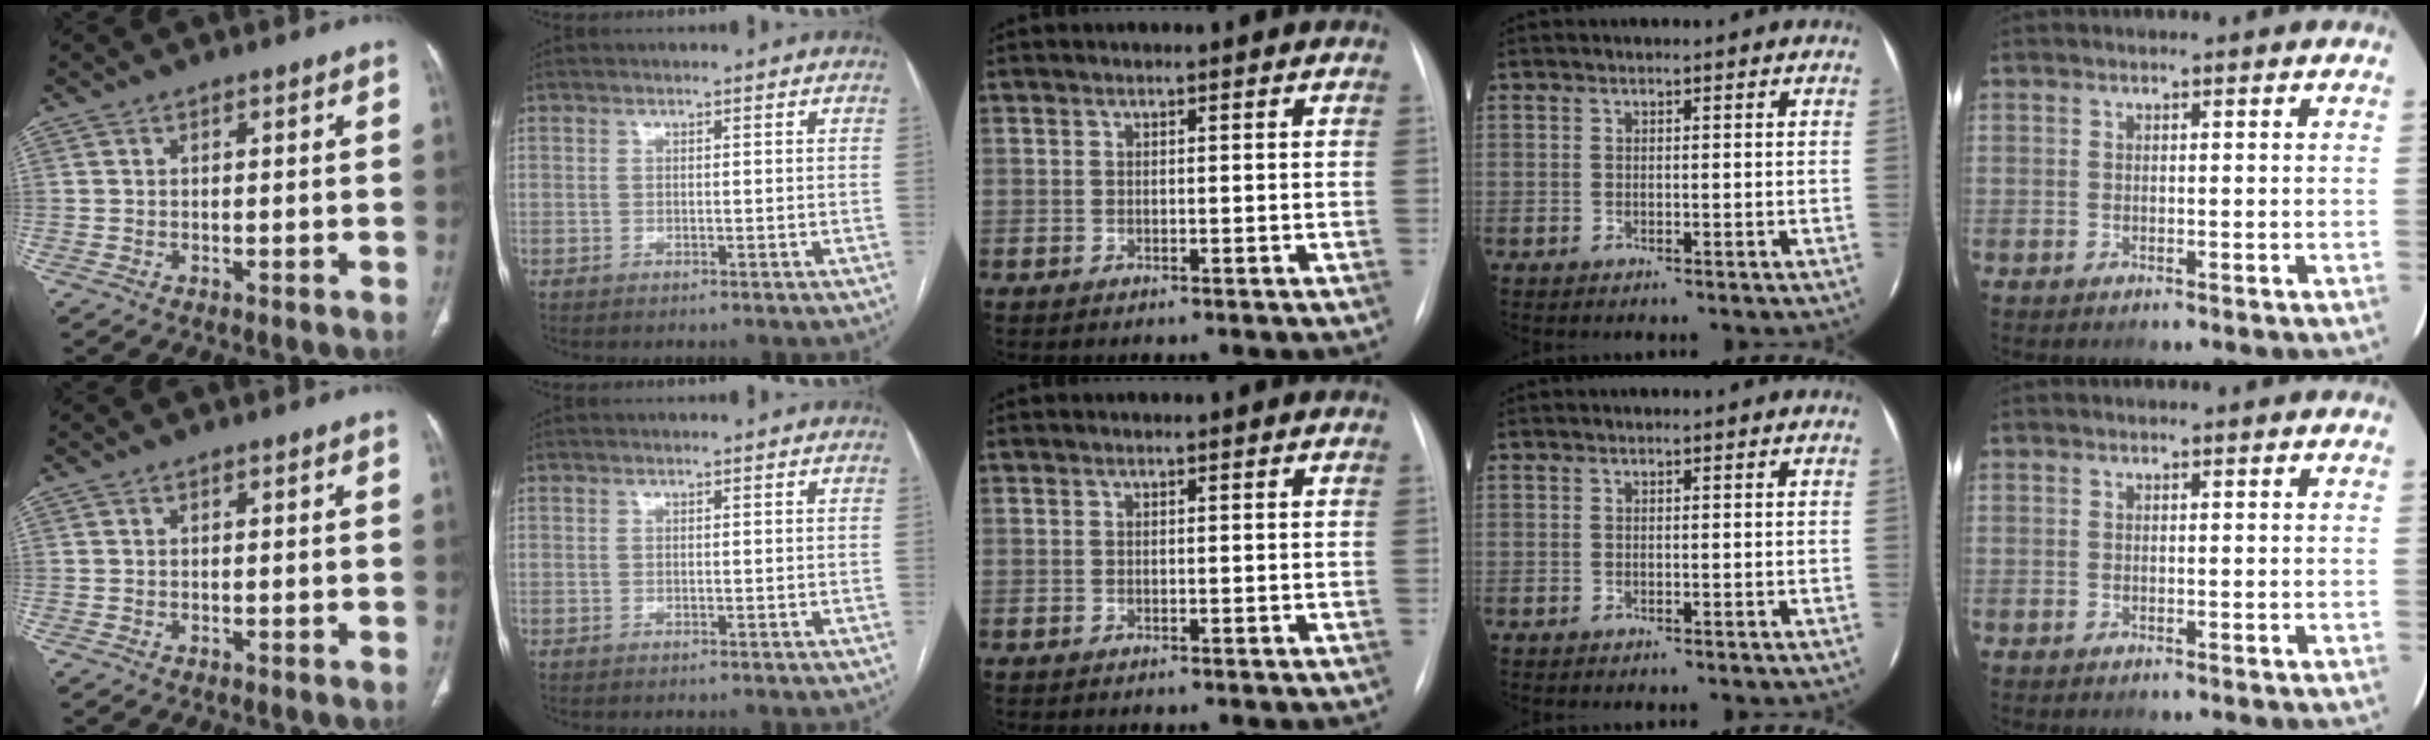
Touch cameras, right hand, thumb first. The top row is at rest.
{}